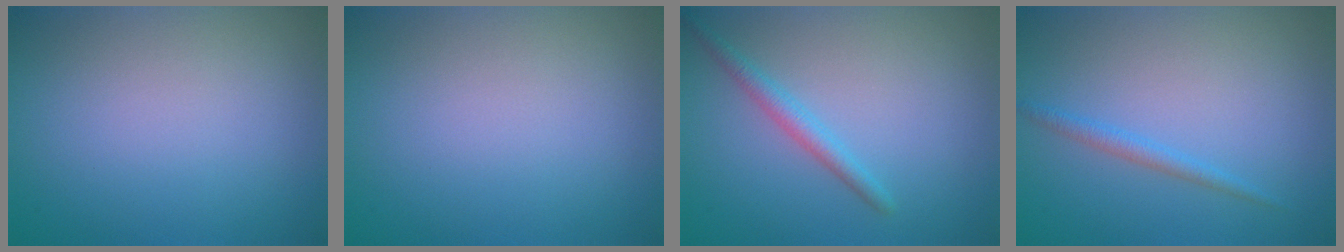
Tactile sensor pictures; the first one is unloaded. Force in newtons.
{"total": 0.0}
{"total": 1.9, "press": 1.9, "slide": 0.1}
{"total": 1.3, "press": 1.3, "slide": 0.1}